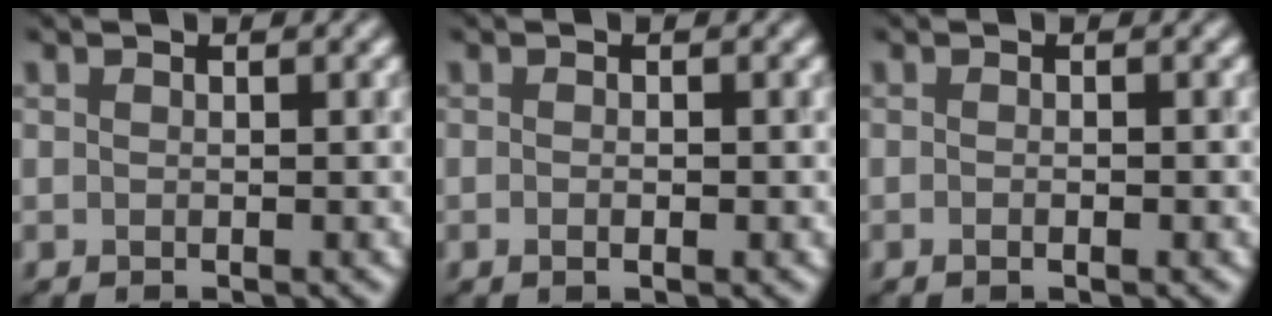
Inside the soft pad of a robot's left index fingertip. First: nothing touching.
{"total": 1.8, "force": [0.1, 0.9, 1.6], "torque": [0.003, 0.009, -0.005]}
{"total": 2.1, "force": [0.2, 1.1, 1.8], "torque": [0.004, 0.014, -0.009]}